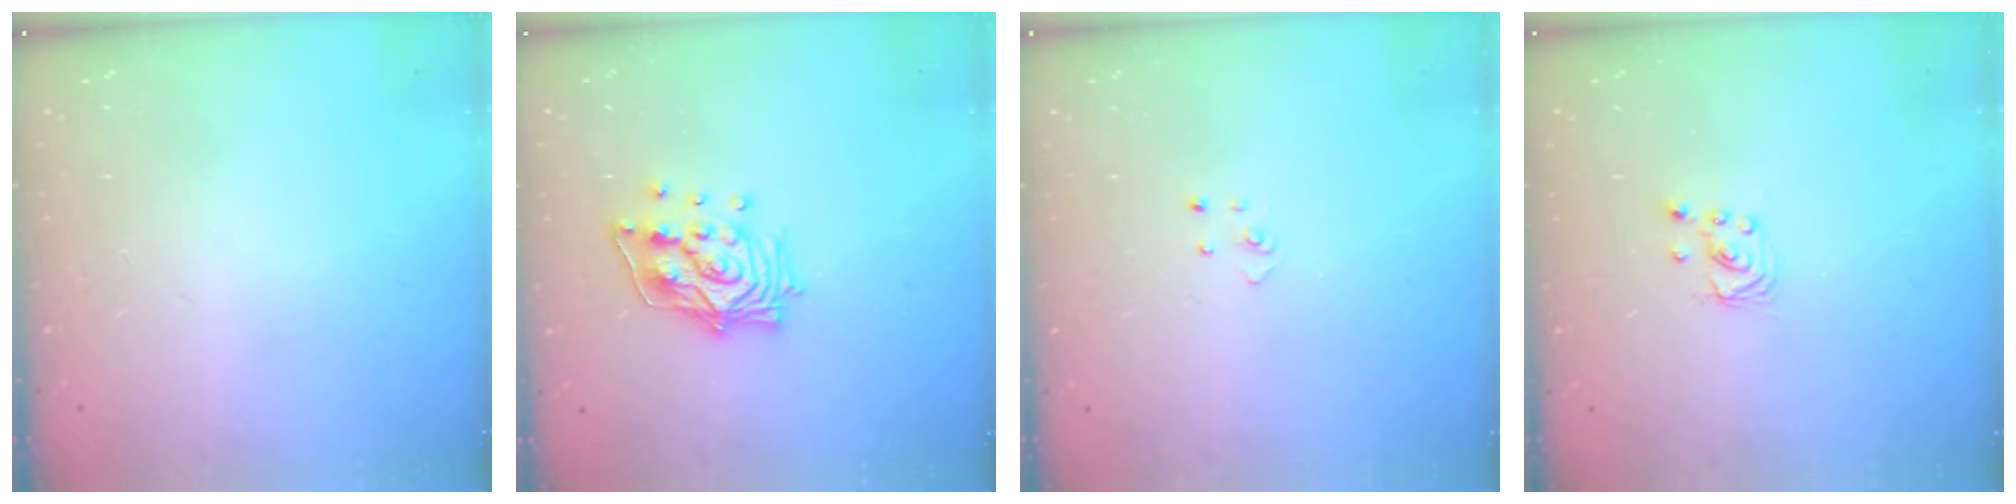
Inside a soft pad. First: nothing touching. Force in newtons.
{"total": 13.5, "press": 13.5, "slide": 1.6}
{"total": 2.7, "press": 2.7, "slide": 0.3}
{"total": 2.0, "press": 2.0, "slide": 0.2}